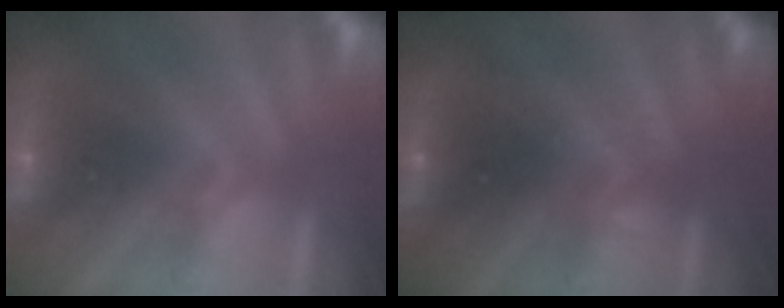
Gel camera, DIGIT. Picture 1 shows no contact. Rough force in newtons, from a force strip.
{"total": 2.4}